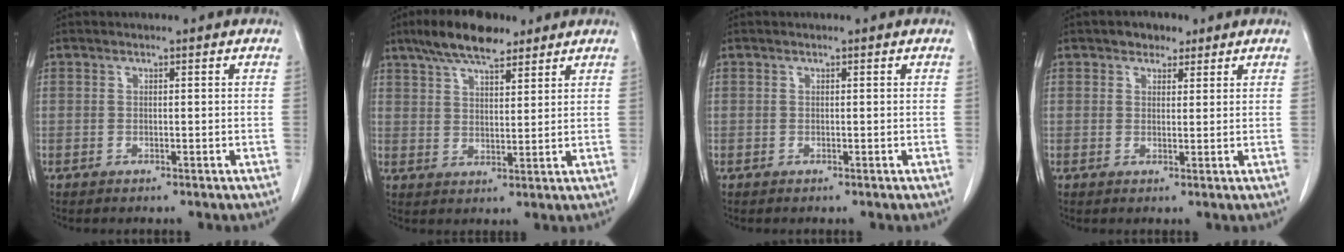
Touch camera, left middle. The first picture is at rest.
{"total": 9.4, "force": [7.1, 2.8, 5.5], "torque": [-0.103, 0.014, 0.124]}
{"total": 0.0}
{"total": 2.8, "force": [1.9, 1.7, 1.1], "torque": [-0.017, 0.005, 0.028]}